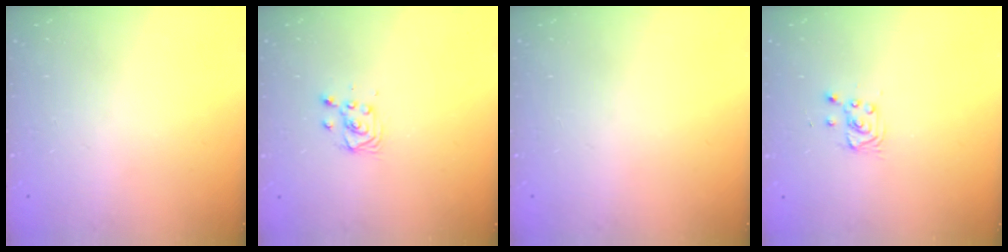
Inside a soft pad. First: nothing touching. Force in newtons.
{"total": 3.8, "press": 3.7, "slide": 0.4}
{"total": 0.0}
{"total": 2.9, "press": 2.9, "slide": 0.4}